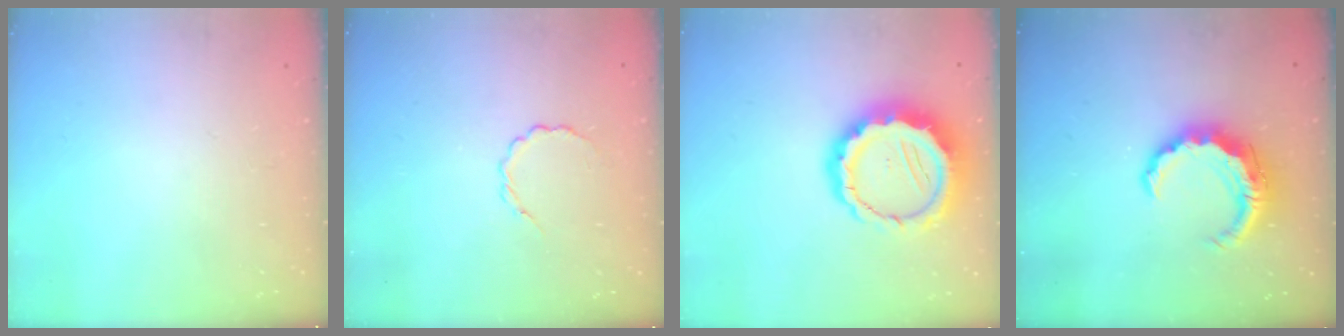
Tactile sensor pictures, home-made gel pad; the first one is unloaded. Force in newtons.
{"total": 3.0, "press": 2.8, "slide": 1.0}
{"total": 15.6, "press": 15.2, "slide": 3.5}
{"total": 10.0, "press": 9.9, "slide": 1.3}